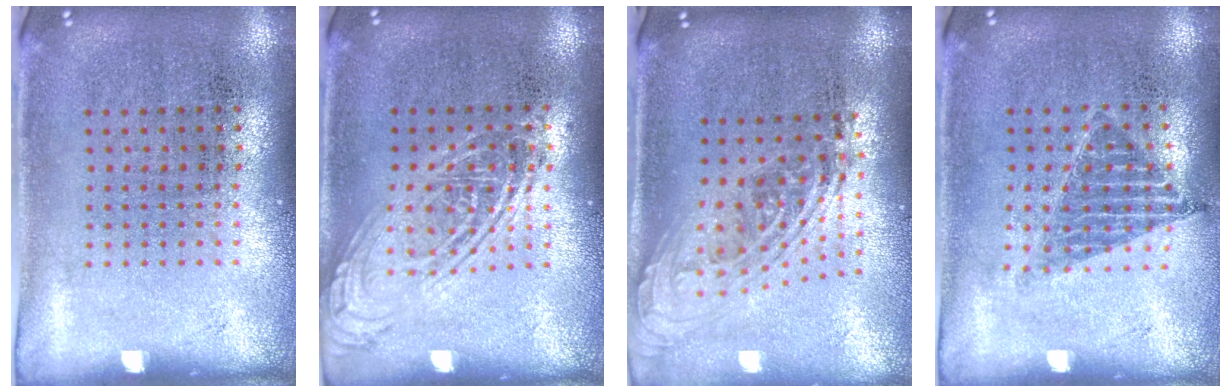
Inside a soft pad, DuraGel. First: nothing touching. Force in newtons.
{"total": 2.4, "press": 2.4, "slide": 0.3}
{"total": 2.1, "press": 1.5, "slide": 1.5}
{"total": 0.9, "press": 0.8, "slide": 0.4}